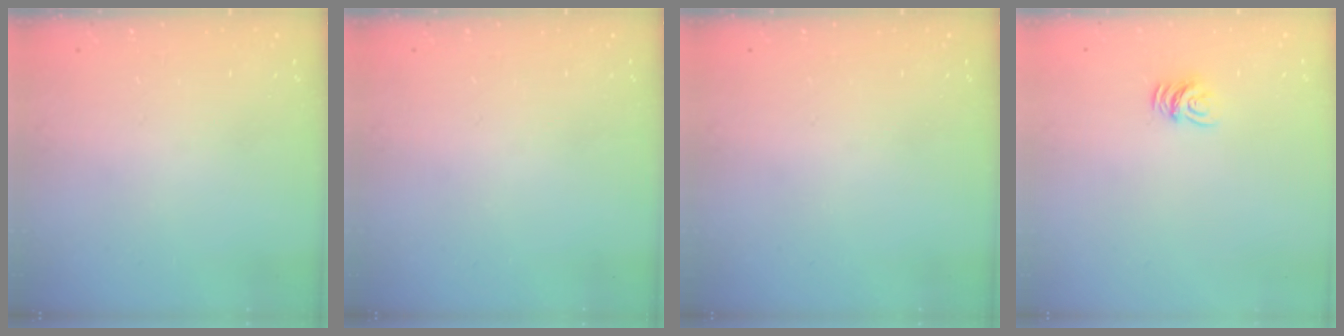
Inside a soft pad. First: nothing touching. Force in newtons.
{"total": 0.0}
{"total": 0.0}
{"total": 5.0, "press": 4.9, "slide": 0.2}